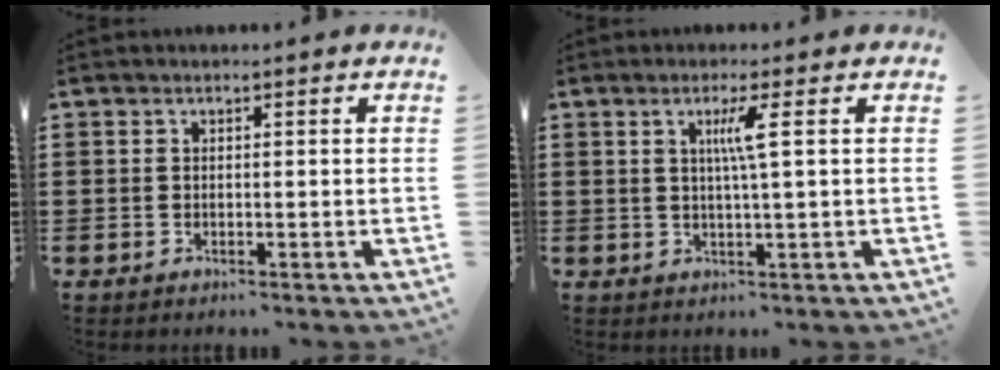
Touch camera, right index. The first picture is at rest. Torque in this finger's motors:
{"motor_torque": [0.49, -0.11, 0.20, 0.04]}